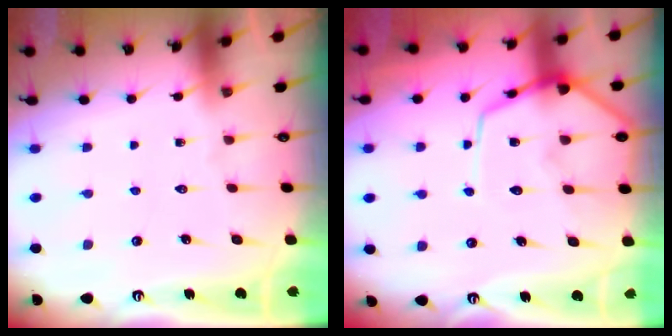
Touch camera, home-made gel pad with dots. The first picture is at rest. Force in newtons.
{"total": 10.6, "press": 10.5, "slide": 1.1}